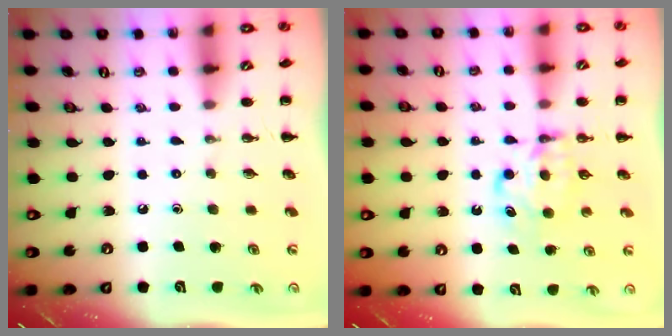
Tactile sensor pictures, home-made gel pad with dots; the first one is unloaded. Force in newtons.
{"total": 6.4, "press": 6.4, "slide": 0.5}